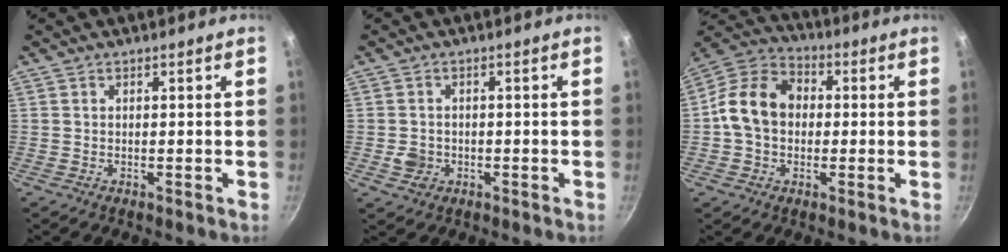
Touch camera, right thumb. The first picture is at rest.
{"total": 3.3, "force": [-0.9, 2.9, 1.4], "torque": [-0.018, 0.011, -0.012]}
{"total": 12.4, "force": [-0.1, 9.7, 7.8], "torque": [-0.104, 0.031, -0.023]}